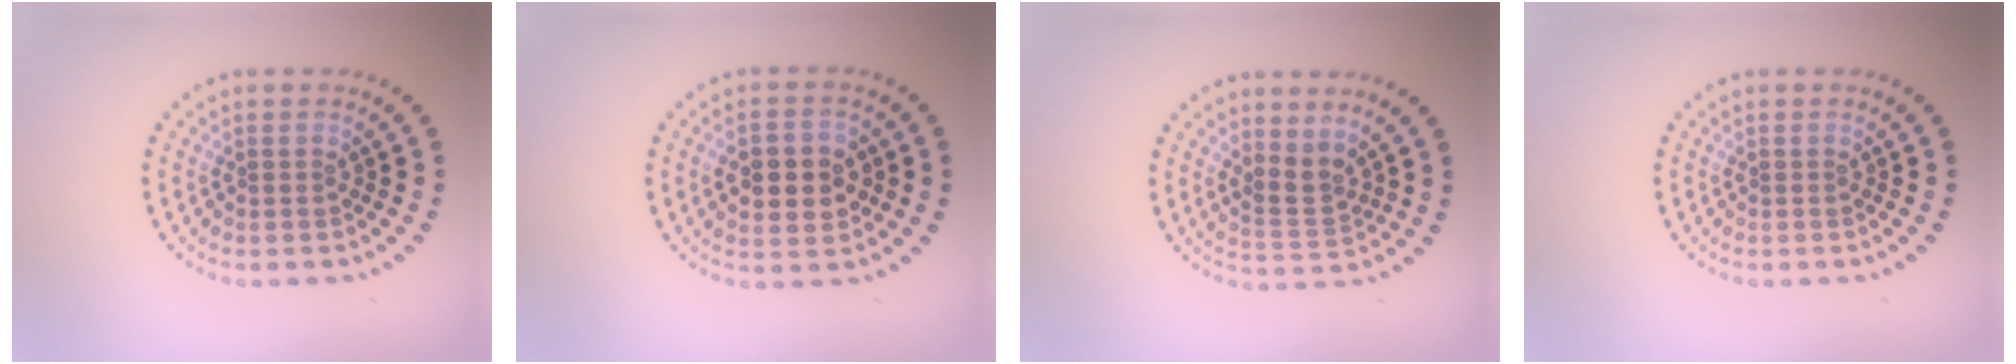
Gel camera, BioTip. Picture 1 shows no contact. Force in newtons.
{"total": 4.9, "press": 4.9, "slide": 0.3}
{"total": 2.3, "press": 1.5, "slide": 1.7}
{"total": 0.0}